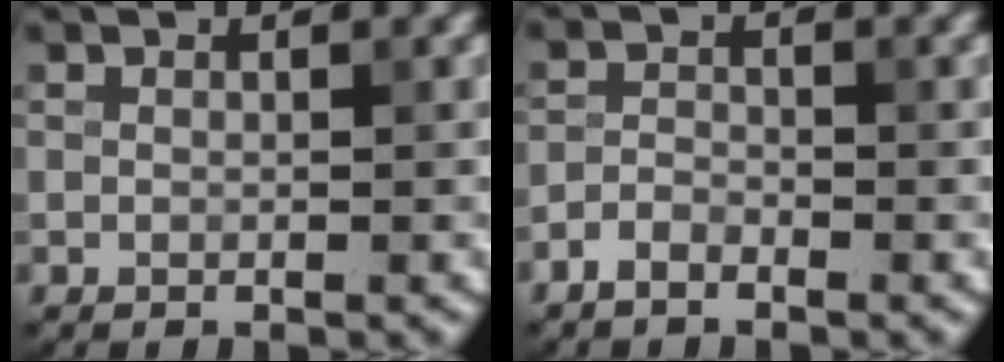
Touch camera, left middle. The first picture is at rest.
{"total": 1.6, "force": [-1.3, 0.7, 0.7], "torque": [-0.012, 0.004, -0.031]}